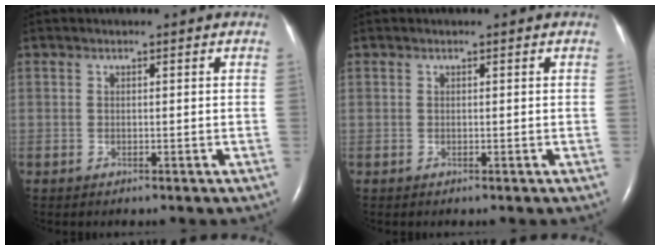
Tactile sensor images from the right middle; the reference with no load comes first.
{"total": 0.0}